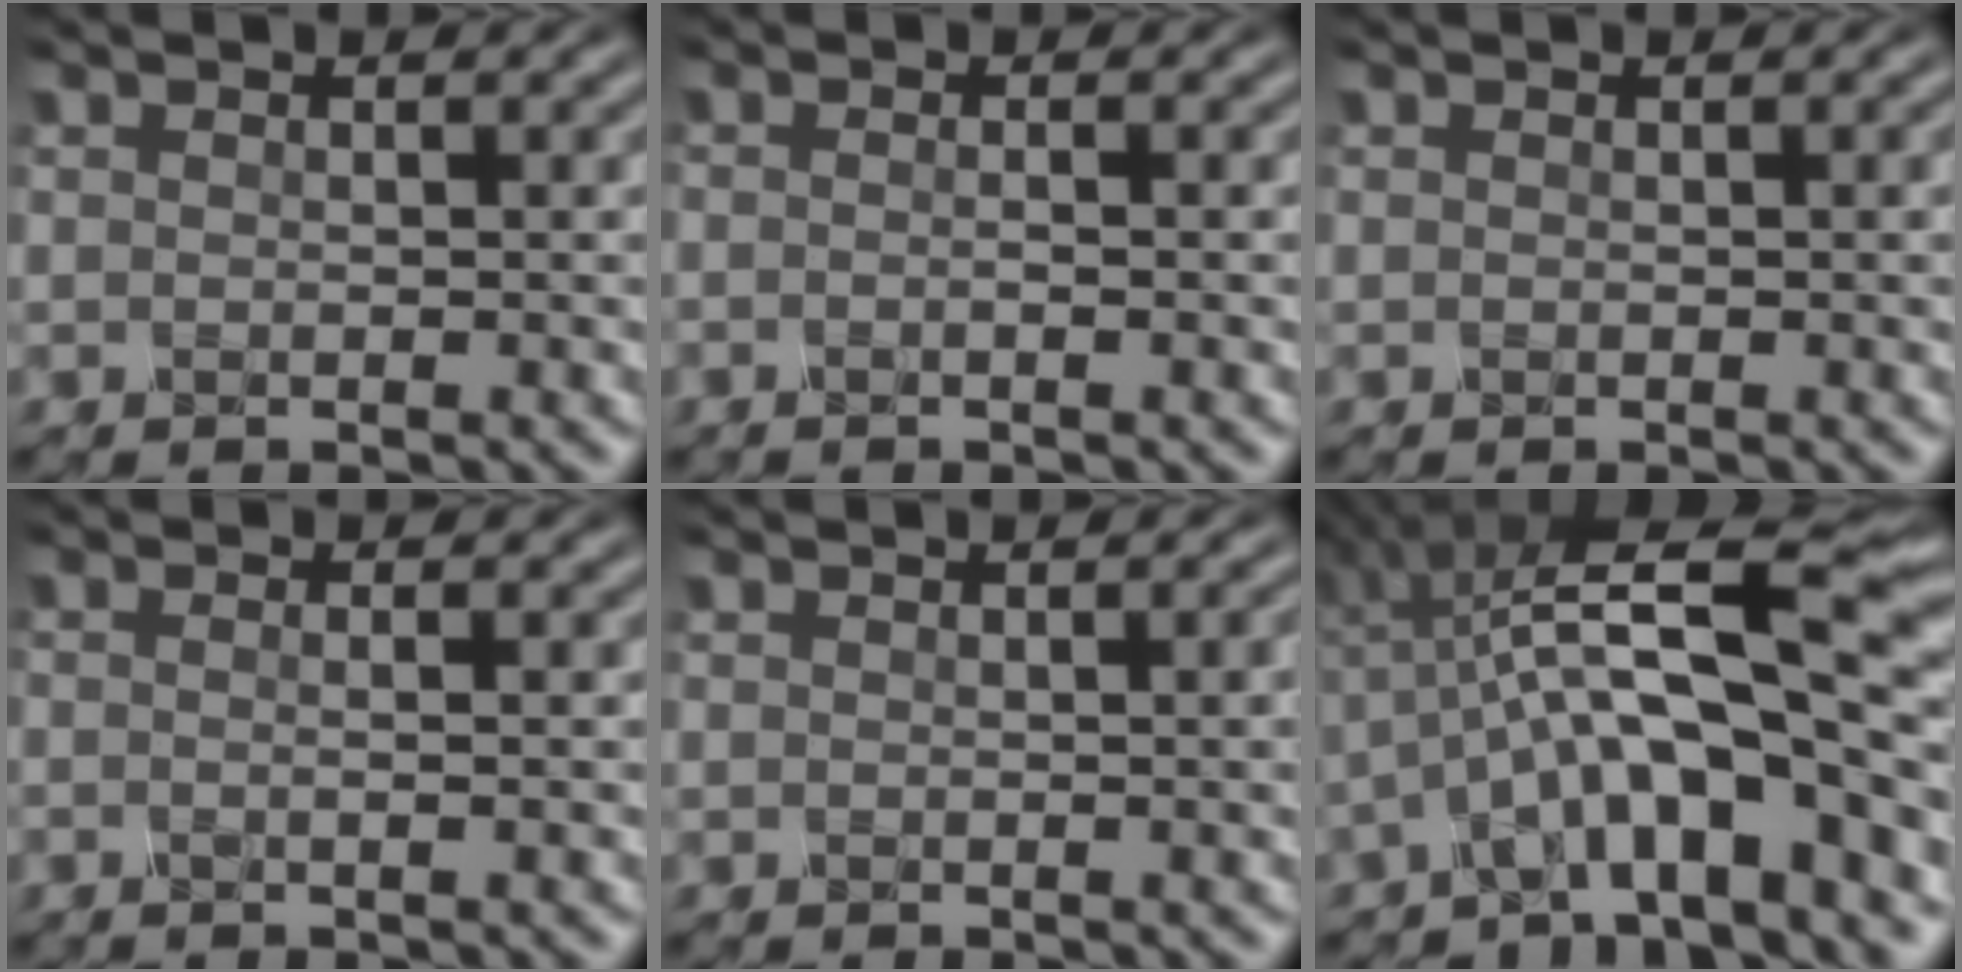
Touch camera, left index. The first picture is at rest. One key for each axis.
{"total": 0.9, "fx": -0.6, "fy": 0.1, "fz": 0.7, "tx": -0.005, "ty": -0.009, "tz": -0.018}
{"total": 1.4, "fx": 0.5, "fy": 0.5, "fz": 1.2, "tx": -0.016, "ty": 0.001, "tz": 0.010}
{"total": 1.7, "fx": -0.3, "fy": 0.6, "fz": 1.5, "tx": -0.006, "ty": -0.005, "tz": -0.027}
{"total": 3.6, "fx": 0.9, "fy": 1.7, "fz": 3.1, "tx": -0.021, "ty": 0.017, "tz": -0.003}
{"total": 11.8, "fx": -2.6, "fy": 3.1, "fz": 11.0, "tx": -0.170, "ty": 0.021, "tz": -0.050}